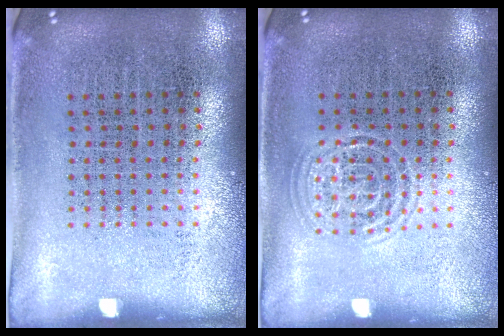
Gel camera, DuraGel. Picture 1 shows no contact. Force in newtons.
{"total": 1.0, "press": 1.0, "slide": 0.1}